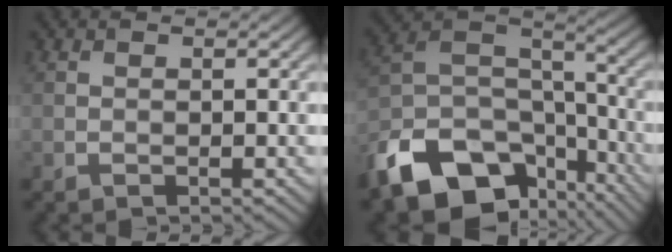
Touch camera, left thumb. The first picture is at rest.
{"total": 16.4, "force": [-10.2, 9.8, 8.3], "torque": [-0.205, -0.037, -0.172]}